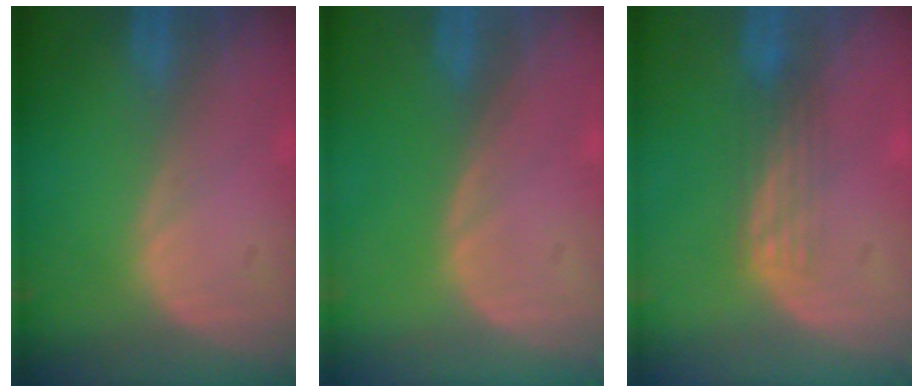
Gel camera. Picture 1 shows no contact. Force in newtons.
{"total": 0.0}
{"total": 2.9, "press": 2.5, "slide": 1.5}